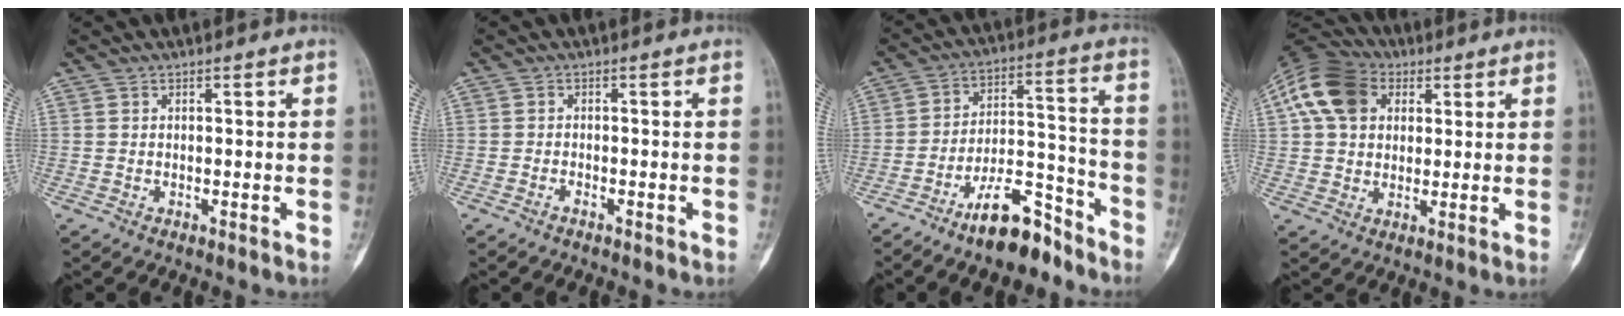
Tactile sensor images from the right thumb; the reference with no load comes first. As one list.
[{"total": 0.8, "force": [-0.7, 0.1, 0.3], "torque": [-0.005, 0.003, -0.012]}, {"total": 13.0, "force": [-9.5, 4.7, 7.4], "torque": [-0.102, 0.083, -0.164]}, {"total": 12.7, "force": [4.4, 9.0, 7.9], "torque": [-0.146, 0.012, 0.070]}]